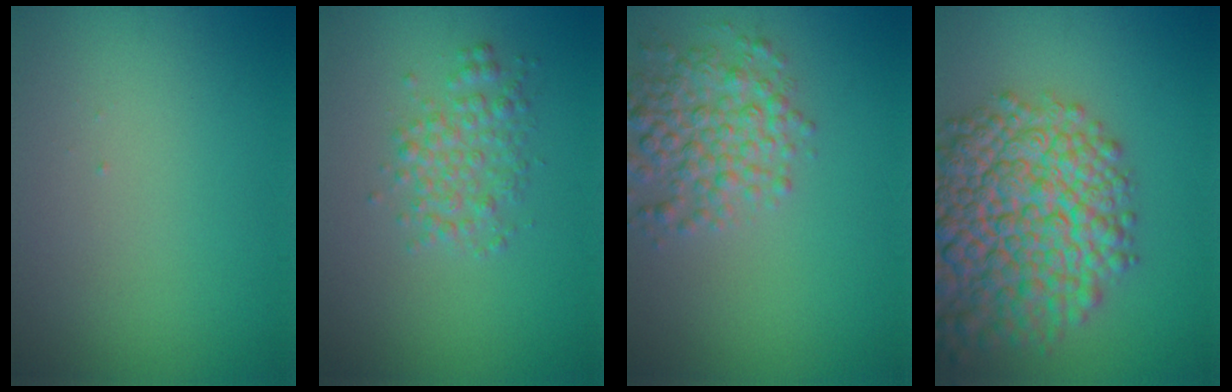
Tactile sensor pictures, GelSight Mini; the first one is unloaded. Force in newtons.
{"total": 2.8, "press": 2.8, "slide": 0.0}
{"total": 4.7, "press": 4.7, "slide": 0.1}
{"total": 13.5, "press": 13.5, "slide": 0.6}